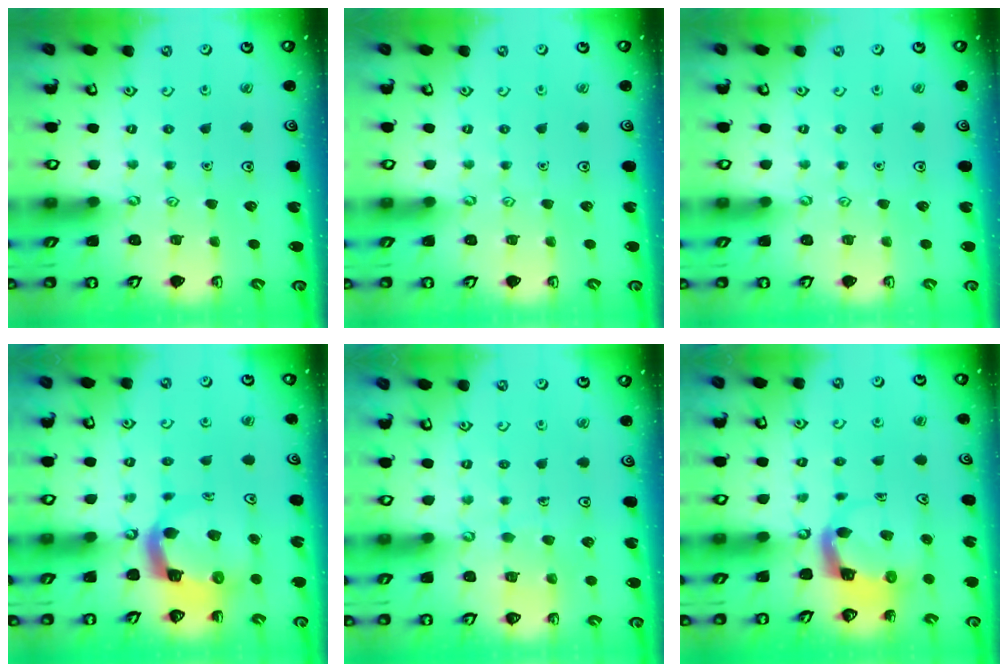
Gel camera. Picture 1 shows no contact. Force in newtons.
{"total": 0.0}
{"total": 0.0}
{"total": 7.8, "press": 7.7, "slide": 1.1}
{"total": 4.2, "press": 4.2, "slide": 0.2}
{"total": 4.7, "press": 4.7, "slide": 0.5}